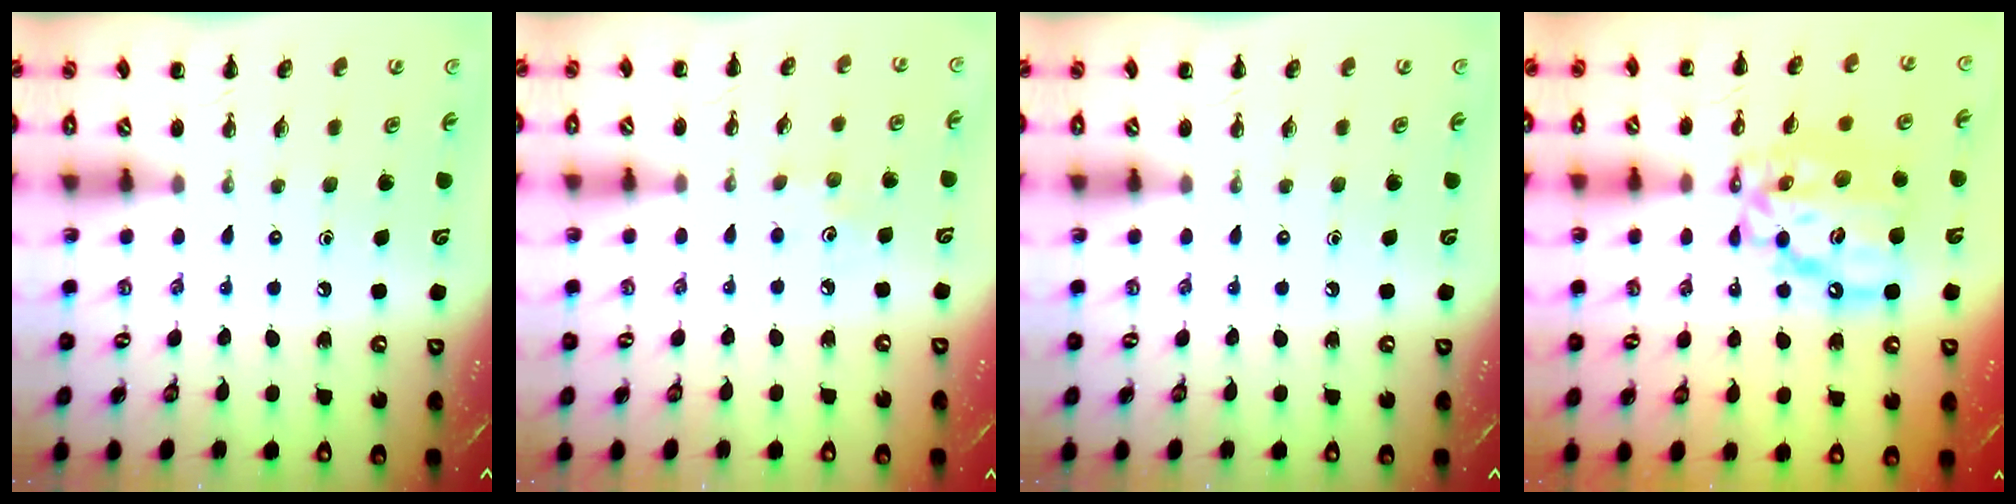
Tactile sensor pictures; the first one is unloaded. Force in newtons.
{"total": 4.1, "press": 4.0, "slide": 1.2}
{"total": 0.0}
{"total": 14.1, "press": 13.5, "slide": 4.1}